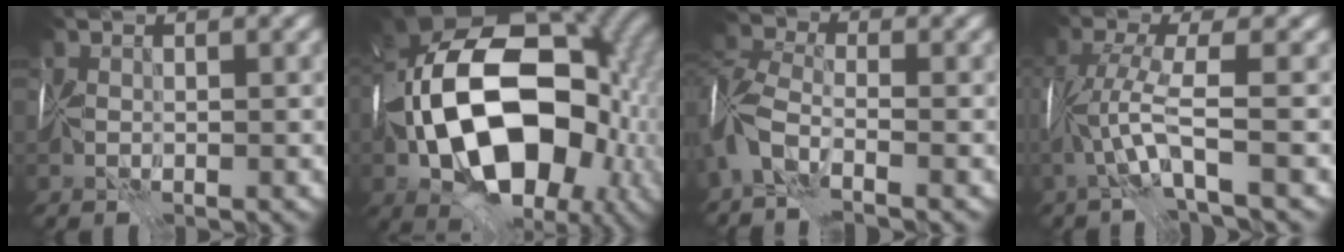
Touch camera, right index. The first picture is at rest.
{"total": 17.9, "force": [-1.7, 12.0, 13.2], "torque": [-0.230, 0.008, -0.028]}
{"total": 4.7, "force": [-3.0, 2.1, 2.9], "torque": [-0.061, 0.008, -0.071]}
{"total": 4.0, "force": [-1.2, -0.1, 3.8], "torque": [-0.082, 0.011, -0.029]}